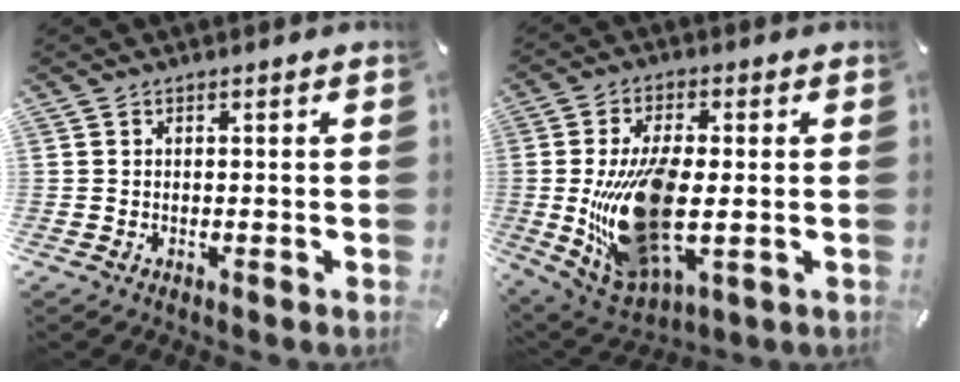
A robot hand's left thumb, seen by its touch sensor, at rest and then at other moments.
{"total": 20.7, "force": [-0.8, 11.1, 17.5], "torque": [-0.353, -0.020, 0.002]}